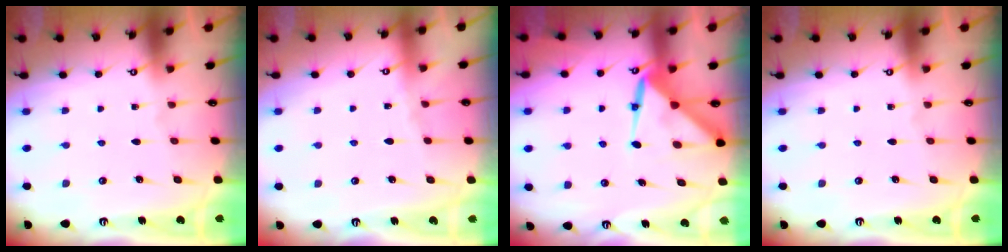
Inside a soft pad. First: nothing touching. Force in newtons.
{"total": 2.2, "press": 2.1, "slide": 0.5}
{"total": 8.9, "press": 8.9, "slide": 0.8}
{"total": 0.0}